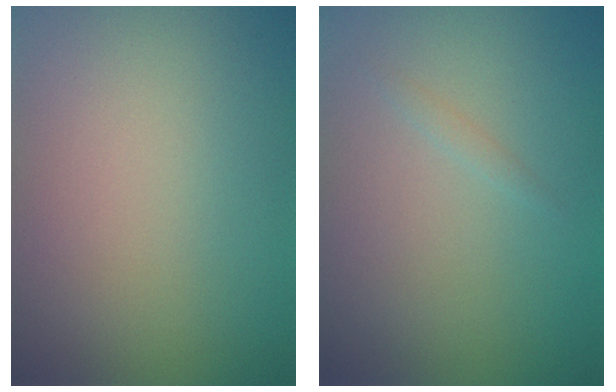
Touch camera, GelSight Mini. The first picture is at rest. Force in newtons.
{"total": 0.6, "press": 0.6, "slide": 0.0}